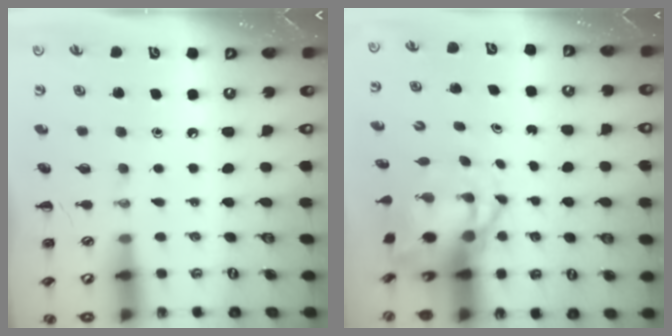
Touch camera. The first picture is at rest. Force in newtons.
{"total": 4.7, "press": 4.5, "slide": 1.4}